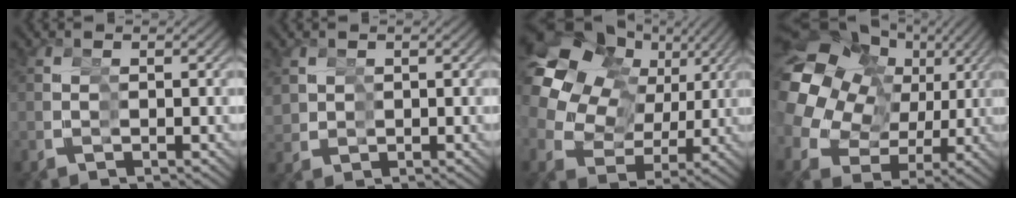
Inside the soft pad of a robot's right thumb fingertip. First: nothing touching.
{"total": 2.1, "force": [1.6, 1.4, -0.2], "torque": [-0.004, -0.004, 0.035]}
{"total": 12.7, "force": [4.9, 8.5, 8.2], "torque": [-0.166, 0.025, 0.071]}
{"total": 13.6, "force": [2.9, 9.6, 9.3], "torque": [-0.187, 0.007, 0.047]}